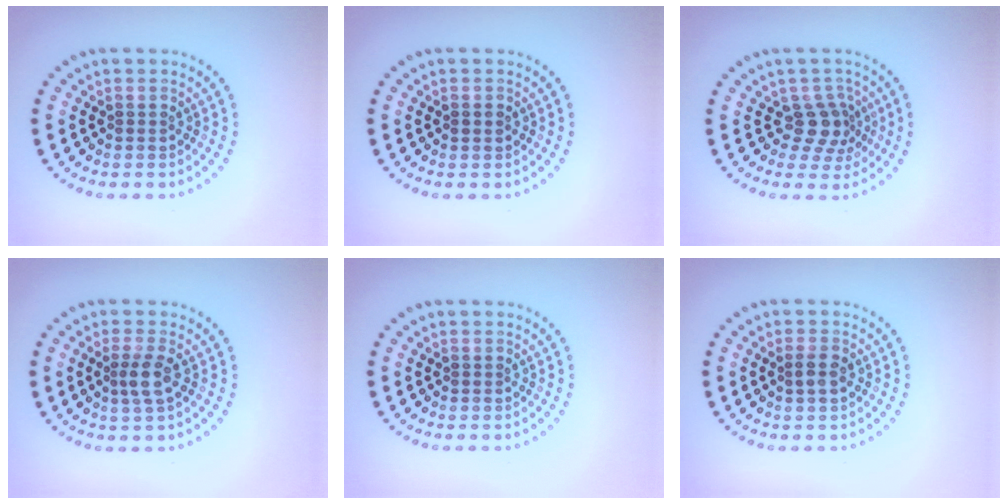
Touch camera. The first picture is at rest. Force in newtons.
{"total": 1.0, "press": 1.0, "slide": 0.1}
{"total": 2.8, "press": 2.0, "slide": 2.0}
{"total": 2.1, "press": 1.8, "slide": 1.1}
{"total": 0.0}
{"total": 1.5, "press": 1.5, "slide": 0.2}